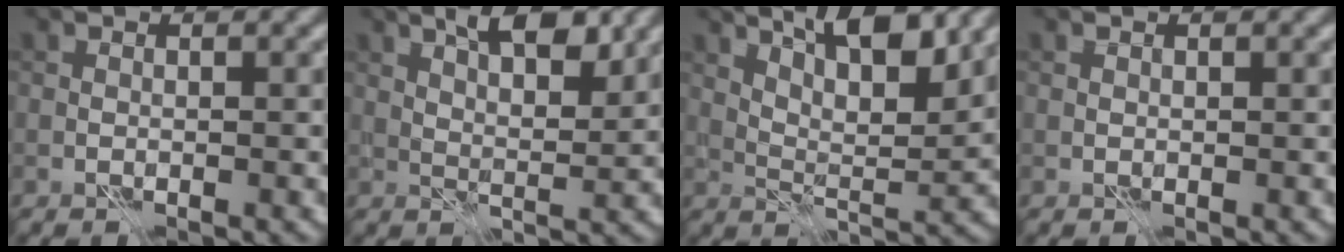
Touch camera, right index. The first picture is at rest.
{"total": 5.4, "force": [3.3, 1.9, 3.9], "torque": [-0.053, 0.002, 0.051]}
{"total": 7.6, "force": [5.0, 2.0, 5.3], "torque": [-0.084, 0.004, 0.082]}
{"total": 0.0}